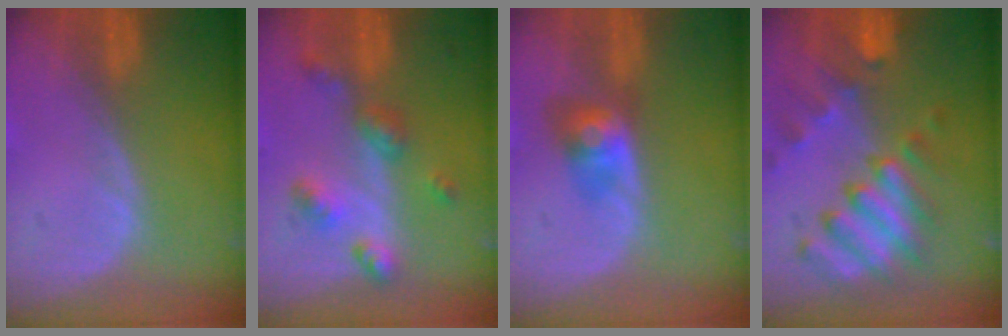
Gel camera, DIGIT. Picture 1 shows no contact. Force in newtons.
{"total": 6.3, "press": 5.5, "slide": 3.1}
{"total": 4.0, "press": 4.0, "slide": 0.3}
{"total": 10.1, "press": 8.8, "slide": 4.8}